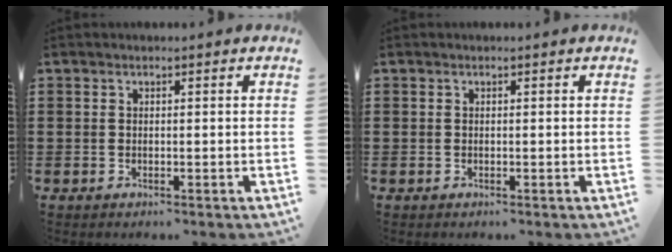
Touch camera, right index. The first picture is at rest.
{"total": 0.0}